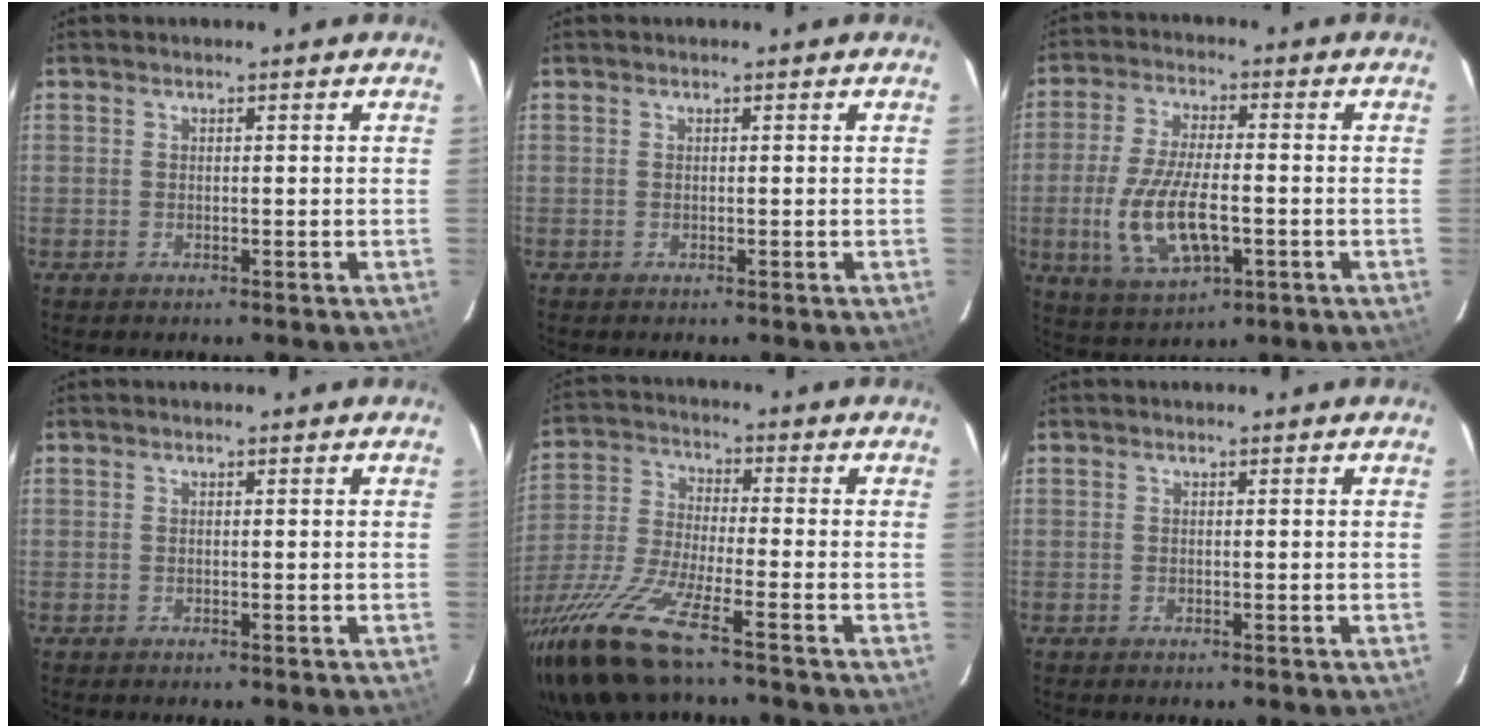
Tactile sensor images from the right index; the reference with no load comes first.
{"total": 0.0}
{"total": 13.3, "force": [-3.3, 5.1, 11.8], "torque": [-0.243, -0.013, -0.054]}
{"total": 0.0}
{"total": 16.6, "force": [-12.3, 1.7, 11.0], "torque": [-0.239, -0.045, -0.235]}
{"total": 0.0}